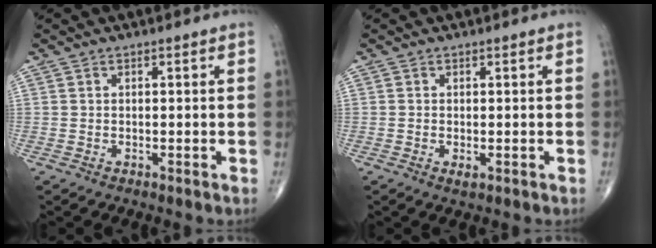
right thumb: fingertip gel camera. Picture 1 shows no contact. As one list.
[{"total": 1.0, "force": [-0.3, 0.4, 0.9], "torque": [-0.016, -0.004, -0.003]}]